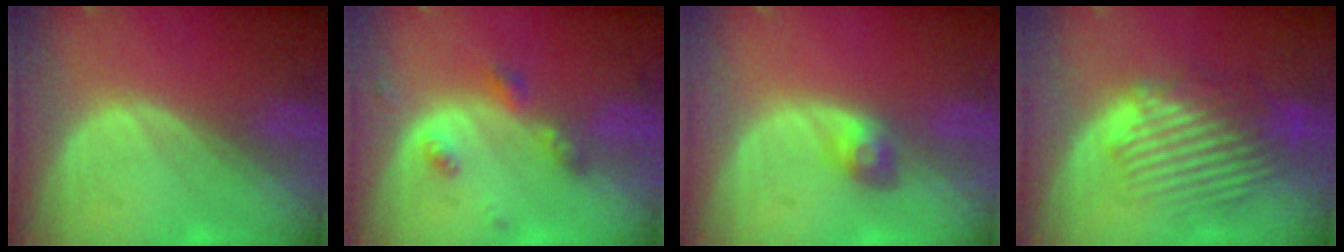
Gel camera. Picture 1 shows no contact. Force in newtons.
{"total": 3.8, "press": 3.7, "slide": 0.5}
{"total": 3.0, "press": 2.6, "slide": 1.4}
{"total": 8.5, "press": 8.1, "slide": 2.5}